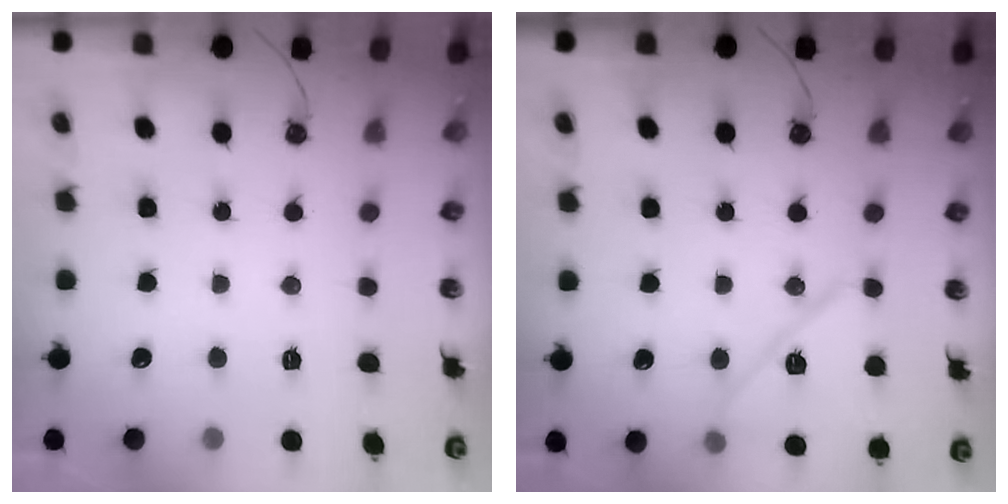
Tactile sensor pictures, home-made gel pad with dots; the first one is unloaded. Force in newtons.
{"total": 12.7, "press": 12.7, "slide": 1.4}